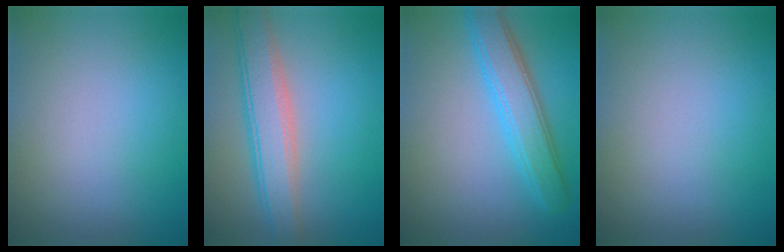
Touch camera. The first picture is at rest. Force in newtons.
{"total": 4.9, "press": 4.9, "slide": 0.1}
{"total": 4.5, "press": 4.5, "slide": 0.2}
{"total": 0.0}